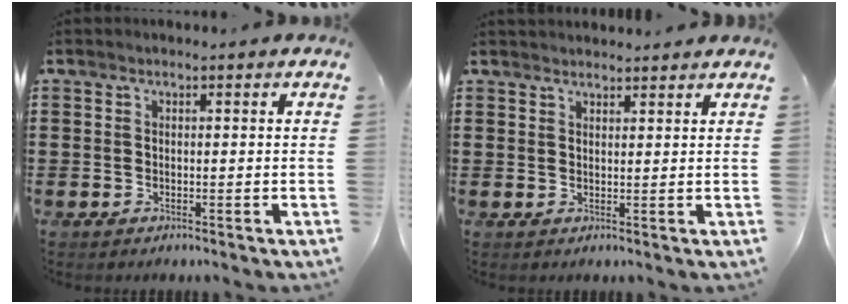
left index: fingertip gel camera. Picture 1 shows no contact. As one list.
[{"total": 1.6, "force": [1.5, 0.2, -0.1], "torque": [-0.001, 0.001, 0.031]}]